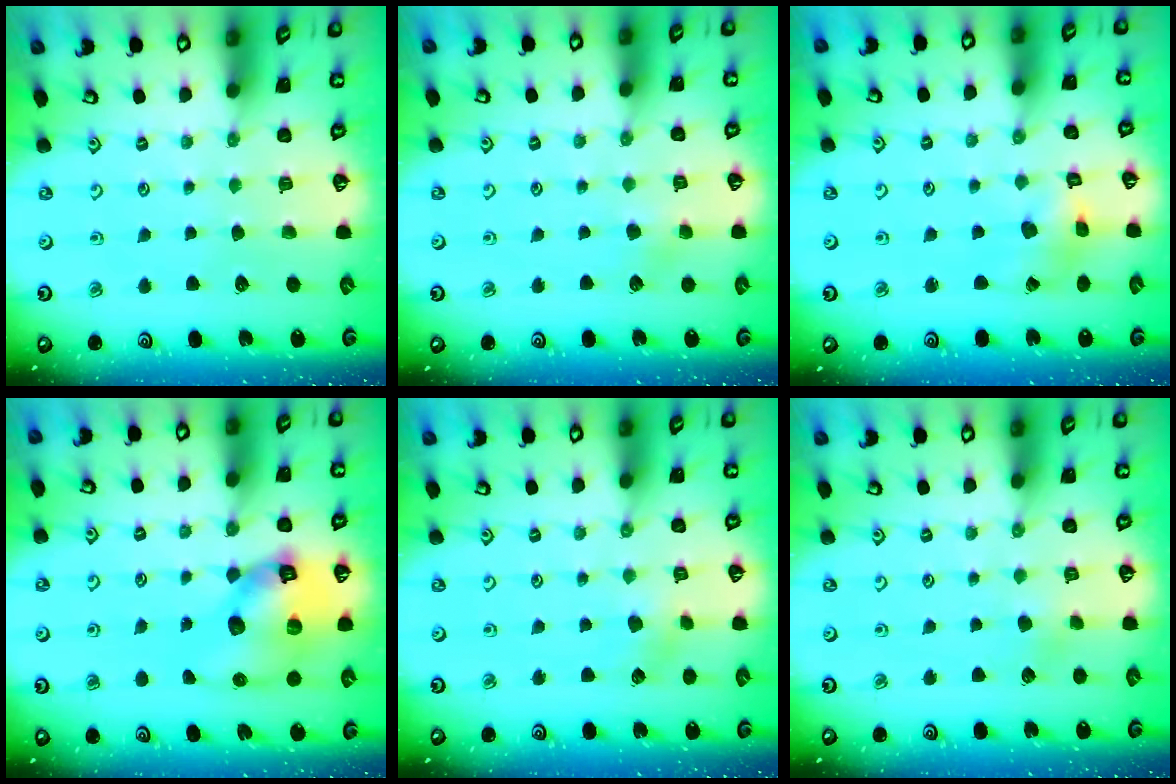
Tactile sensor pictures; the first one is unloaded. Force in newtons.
{"total": 4.4, "press": 4.4, "slide": 0.5}
{"total": 5.9, "press": 5.9, "slide": 0.5}
{"total": 14.6, "press": 14.4, "slide": 2.2}
{"total": 1.8, "press": 1.8, "slide": 0.3}
{"total": 1.9, "press": 1.9, "slide": 0.2}